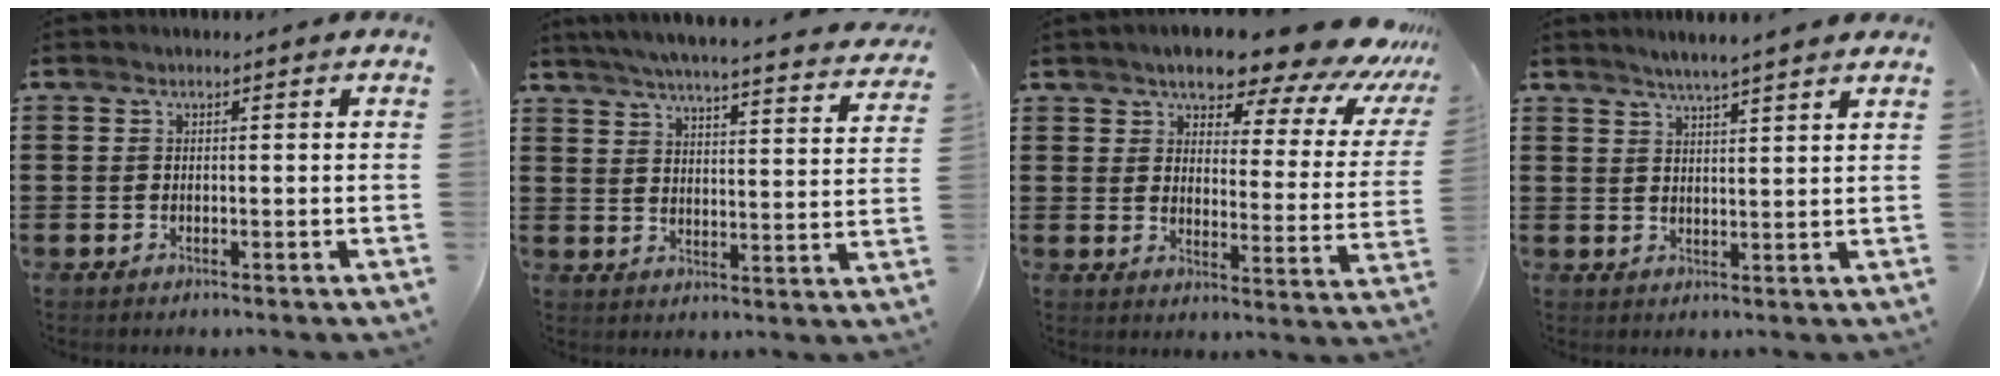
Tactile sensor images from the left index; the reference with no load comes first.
{"total": 5.2, "force": [4.8, -0.4, 1.9], "torque": [-0.058, -0.035, 0.079]}
{"total": 11.0, "force": [9.4, 2.3, 5.2], "torque": [-0.099, -0.063, 0.156]}
{"total": 3.2, "force": [3.0, -0.4, 0.9], "torque": [-0.027, -0.008, 0.052]}